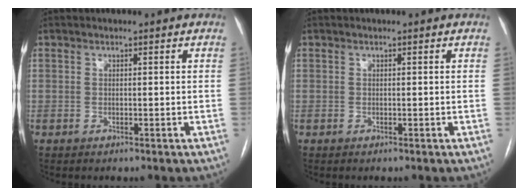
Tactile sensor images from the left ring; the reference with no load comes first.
{"total": 0.0}